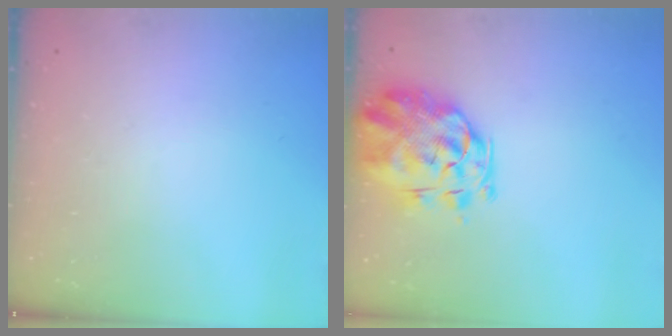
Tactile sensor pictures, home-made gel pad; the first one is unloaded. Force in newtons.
{"total": 2.5, "press": 2.3, "slide": 1.0}